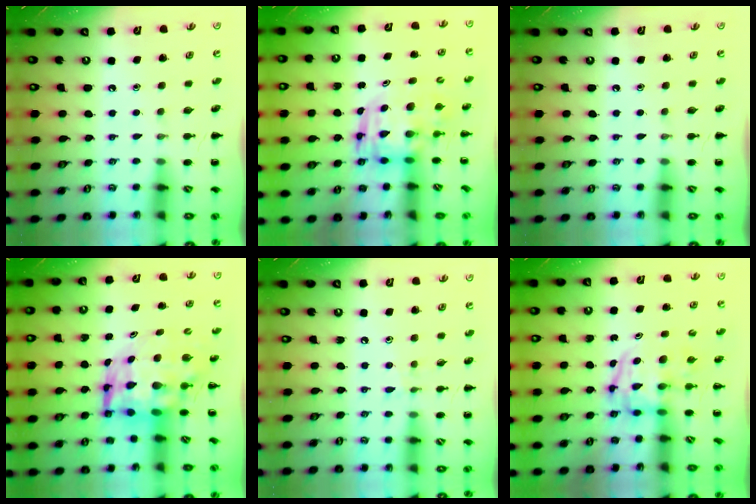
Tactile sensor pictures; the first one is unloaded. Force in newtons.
{"total": 3.7, "press": 3.6, "slide": 0.7}
{"total": 0.0}
{"total": 7.5, "press": 7.2, "slide": 2.2}
{"total": 5.8, "press": 5.5, "slide": 1.9}
{"total": 4.0, "press": 3.9, "slide": 0.6}